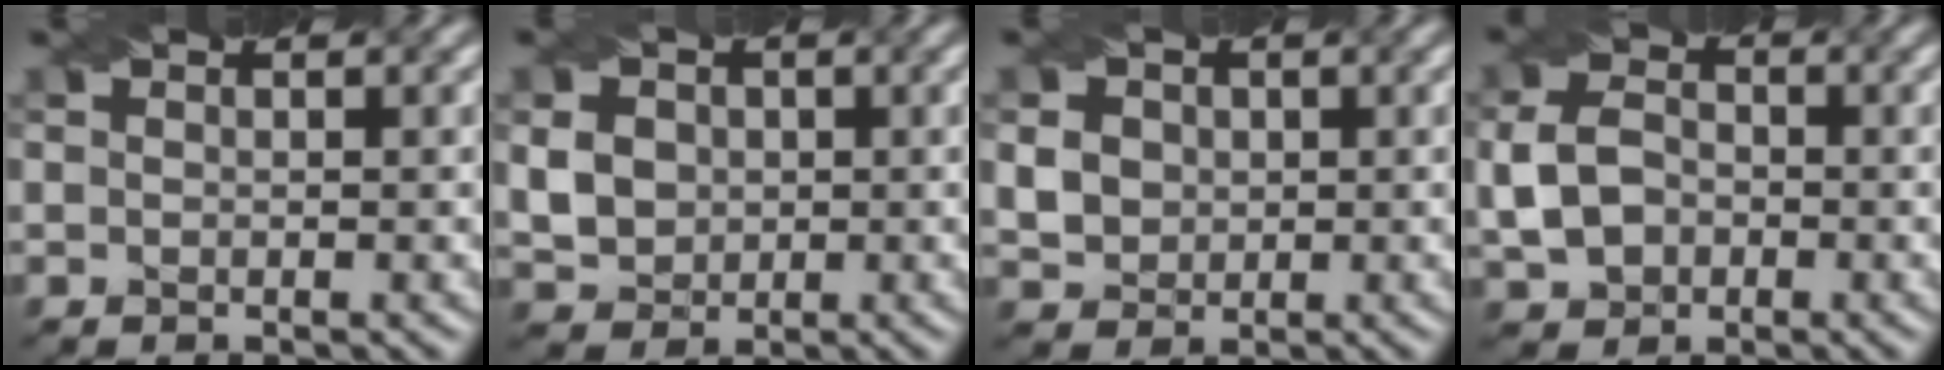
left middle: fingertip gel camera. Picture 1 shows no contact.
{"total": 4.3, "force": [0.2, 3.7, 2.1], "torque": [-0.061, 0.003, 0.001]}
{"total": 3.9, "force": [0.6, 3.5, 1.7], "torque": [-0.053, 0.009, 0.012]}
{"total": 4.3, "force": [-1.0, 3.3, 2.5], "torque": [-0.058, 0.003, -0.024]}